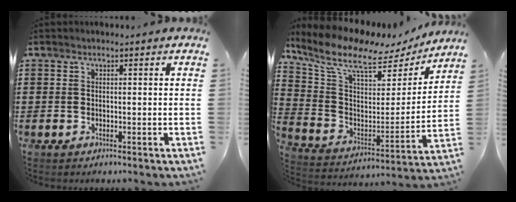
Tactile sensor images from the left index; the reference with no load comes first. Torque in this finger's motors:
{"motor_torque": [2.14, 0.00, 0.44, 0.21]}